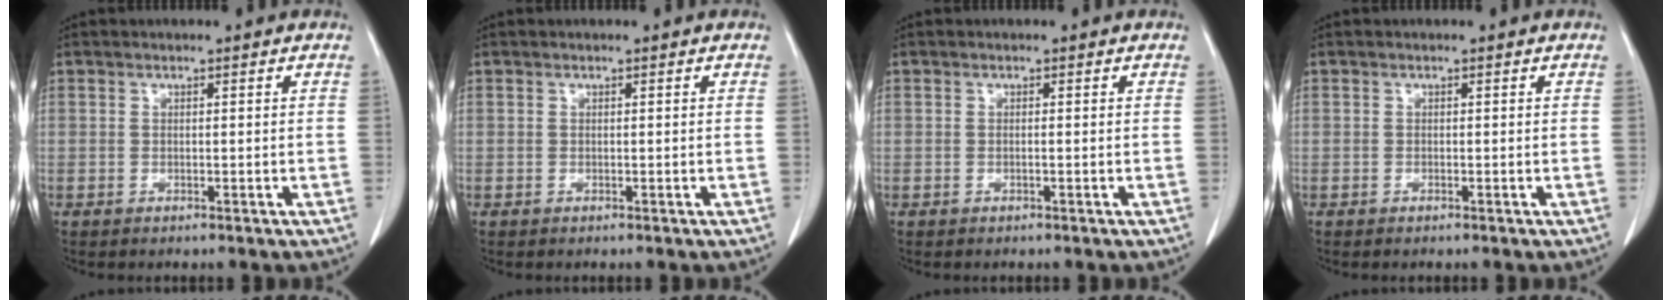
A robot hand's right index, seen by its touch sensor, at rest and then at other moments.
{"total": 0.0}
{"total": 0.0}
{"total": 0.0}